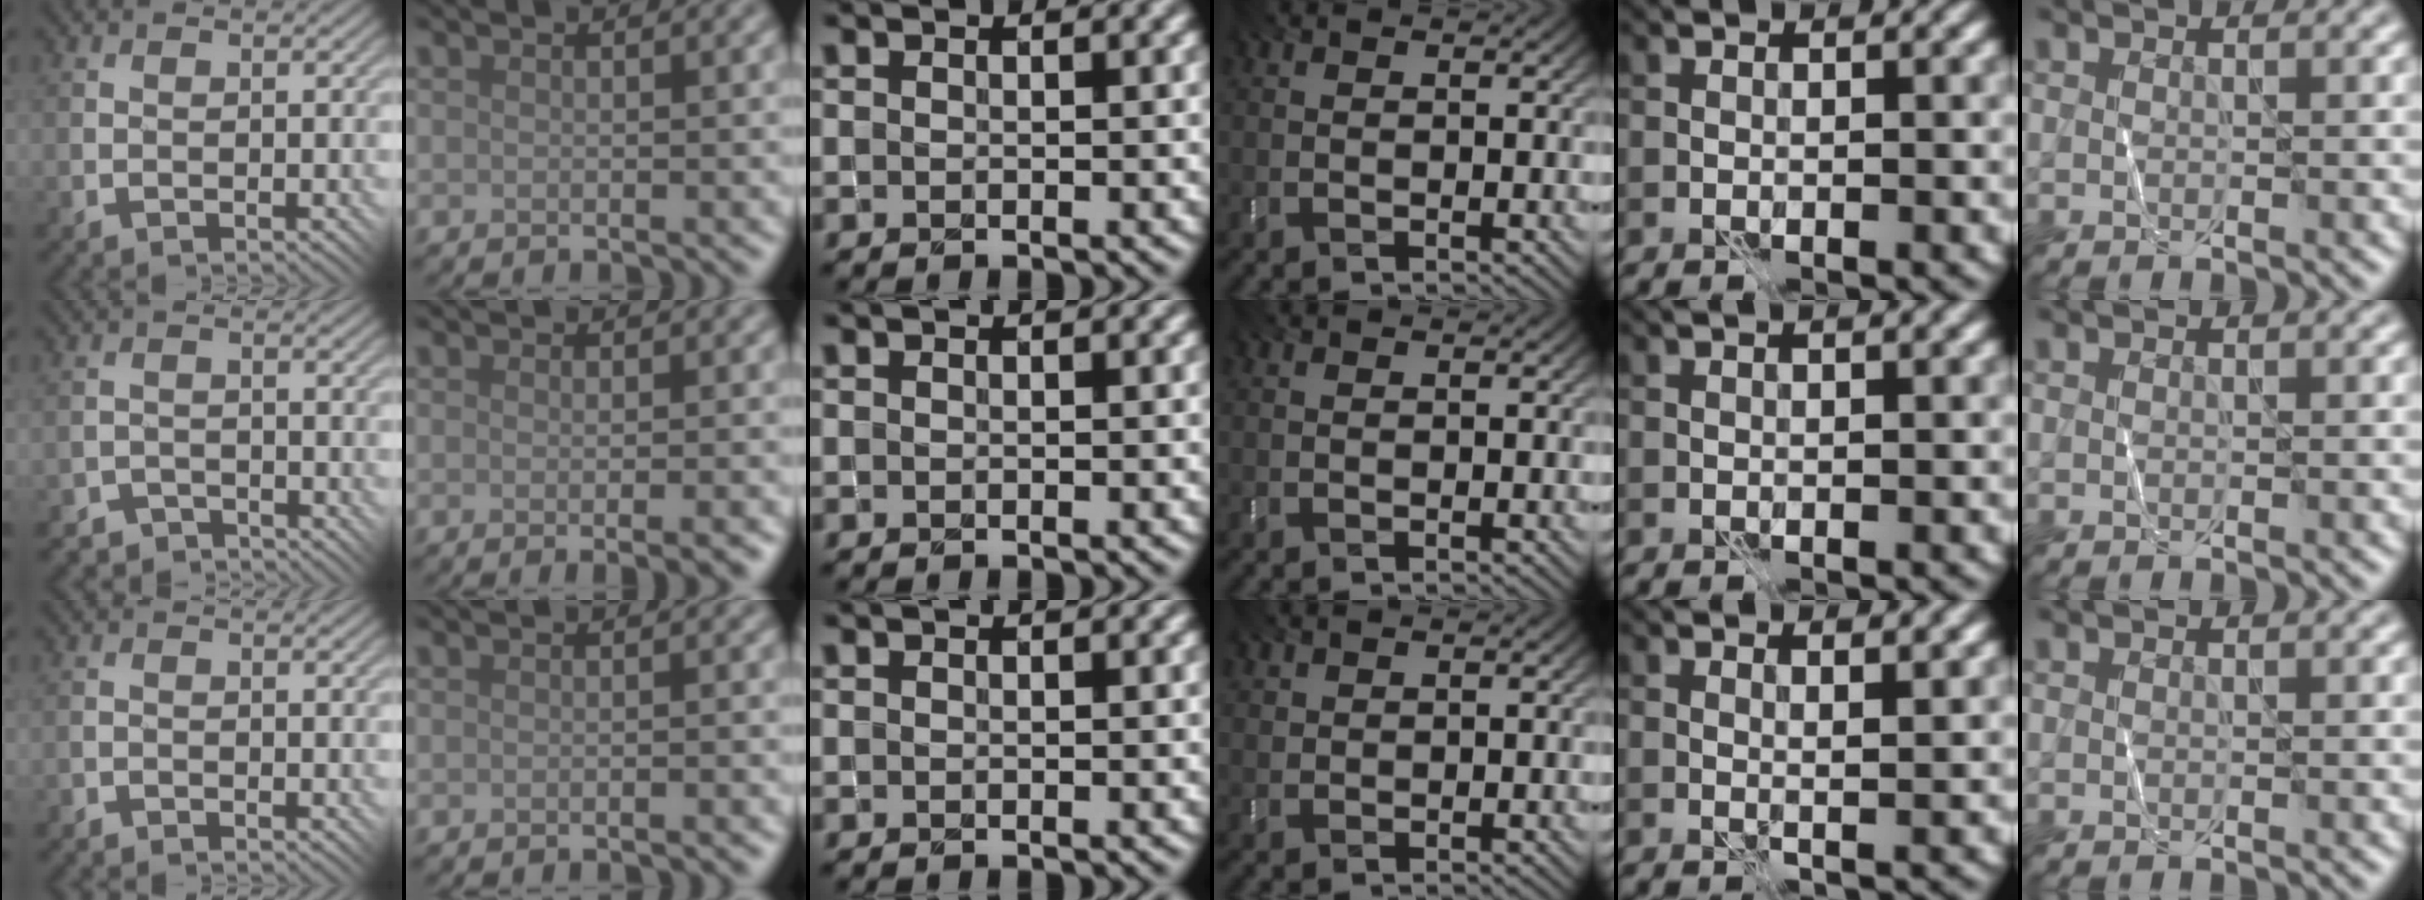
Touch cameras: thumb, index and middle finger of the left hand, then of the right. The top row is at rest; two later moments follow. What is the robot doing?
{"motion": "fold", "object": "shorts"}